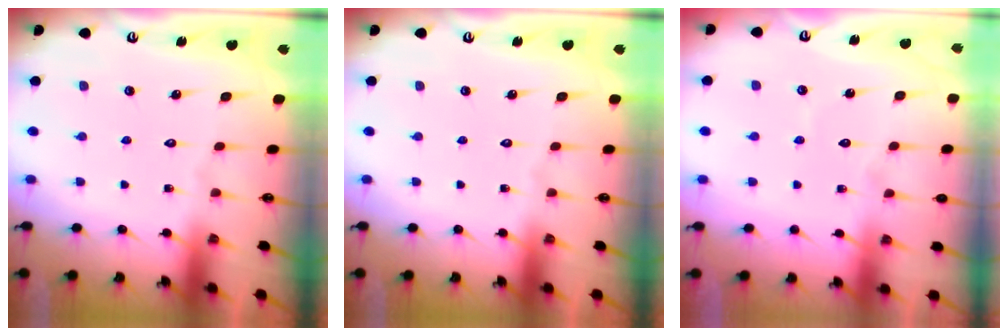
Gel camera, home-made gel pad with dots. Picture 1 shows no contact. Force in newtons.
{"total": 0.0}
{"total": 2.5, "press": 2.5, "slide": 0.2}